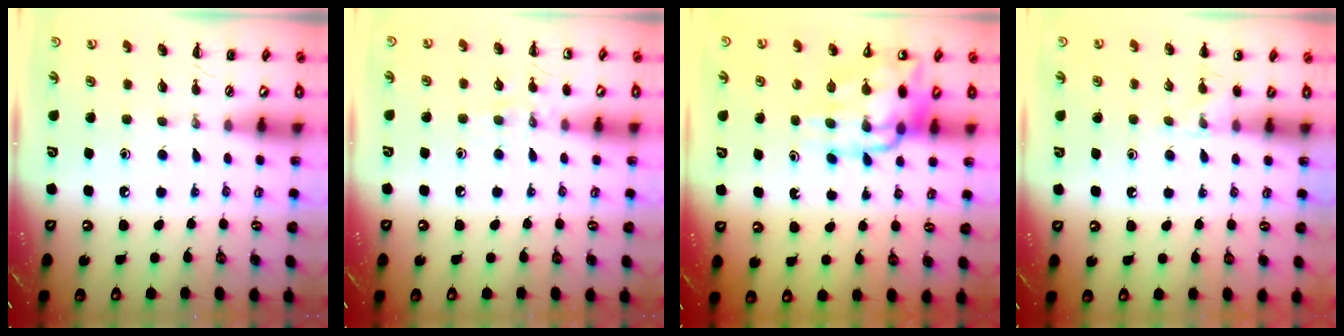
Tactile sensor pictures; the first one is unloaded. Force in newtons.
{"total": 7.1, "press": 6.9, "slide": 1.7}
{"total": 13.2, "press": 12.7, "slide": 3.6}
{"total": 6.8, "press": 6.3, "slide": 2.4}